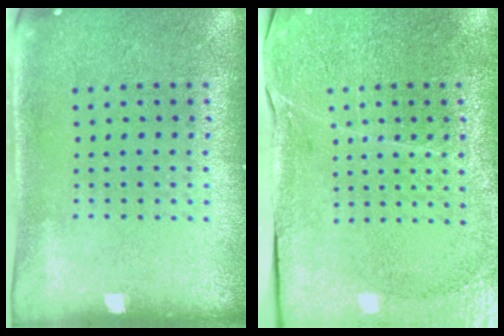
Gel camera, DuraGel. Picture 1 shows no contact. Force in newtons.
{"total": 3.3, "press": 3.2, "slide": 0.6}